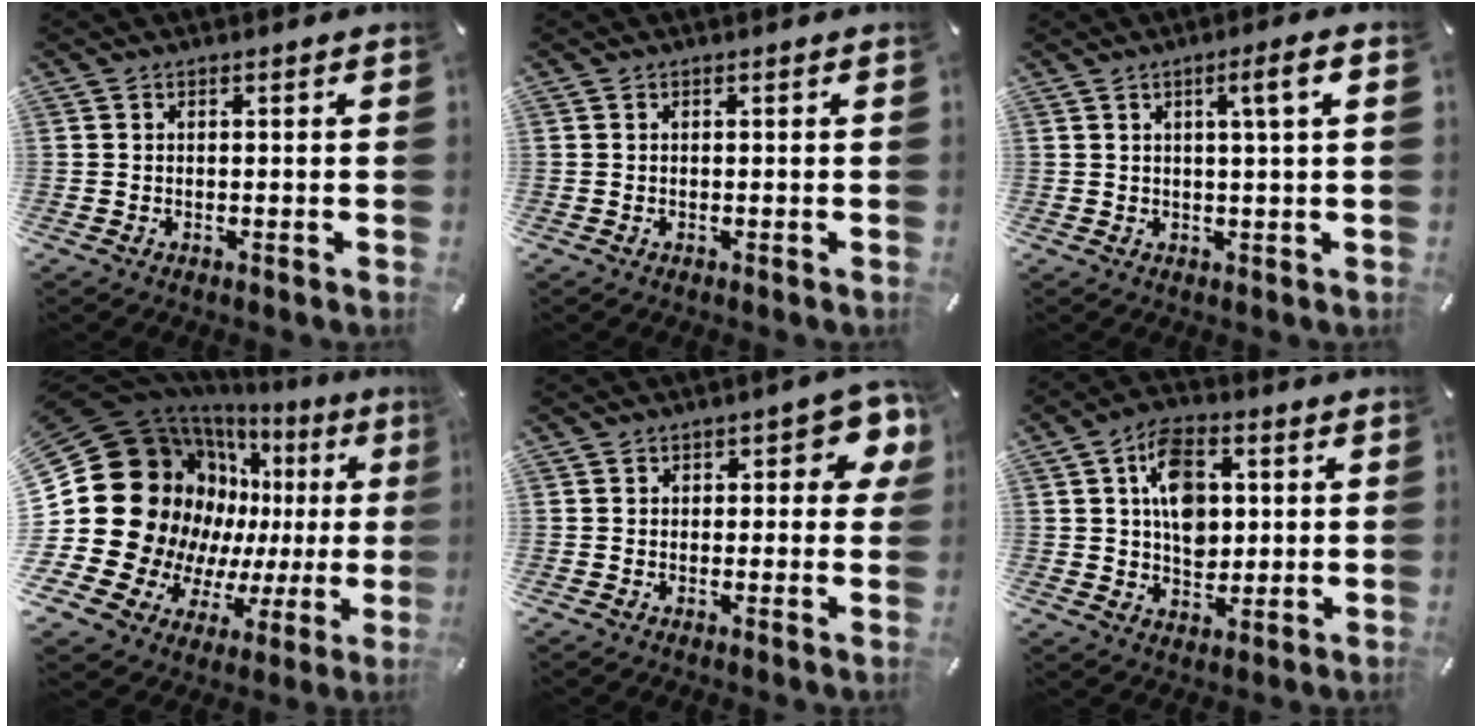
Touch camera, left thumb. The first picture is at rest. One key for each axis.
{"total": 0.0}
{"total": 6.1, "fx": 2.6, "fy": 0.4, "fz": 5.5, "tx": -0.096, "ty": -0.004, "tz": 0.036}
{"total": 26.1, "fx": 3.5, "fy": 19.8, "fz": 16.7, "tx": -0.271, "ty": -0.094, "tz": 0.120}
{"total": 6.3, "fx": 2.0, "fy": 3.8, "fz": 4.5, "tx": -0.051, "ty": 0.000, "tz": 0.029}
{"total": 11.7, "fx": 2.3, "fy": 8.6, "fz": 7.5, "tx": -0.114, "ty": 0.011, "tz": 0.046}